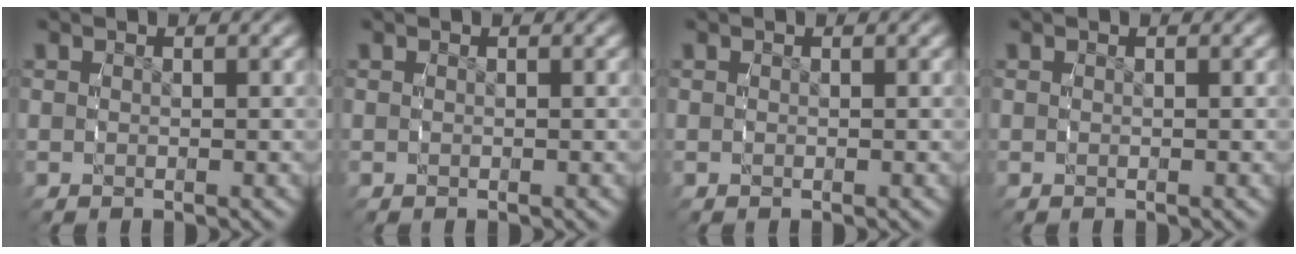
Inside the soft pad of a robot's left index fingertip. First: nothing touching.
{"total": 0.0}
{"total": 0.0}
{"total": 0.0}